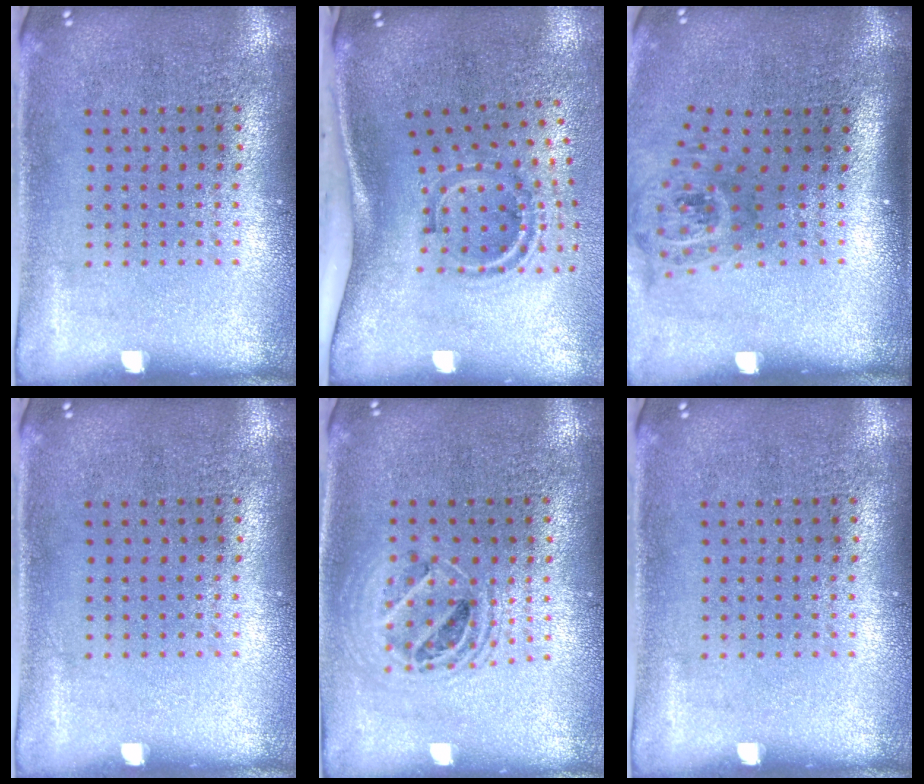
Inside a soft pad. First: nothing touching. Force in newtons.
{"total": 1.9, "press": 1.2, "slide": 1.5}
{"total": 1.8, "press": 1.3, "slide": 1.3}
{"total": 0.0}
{"total": 1.5, "press": 1.4, "slide": 0.7}
{"total": 0.0}